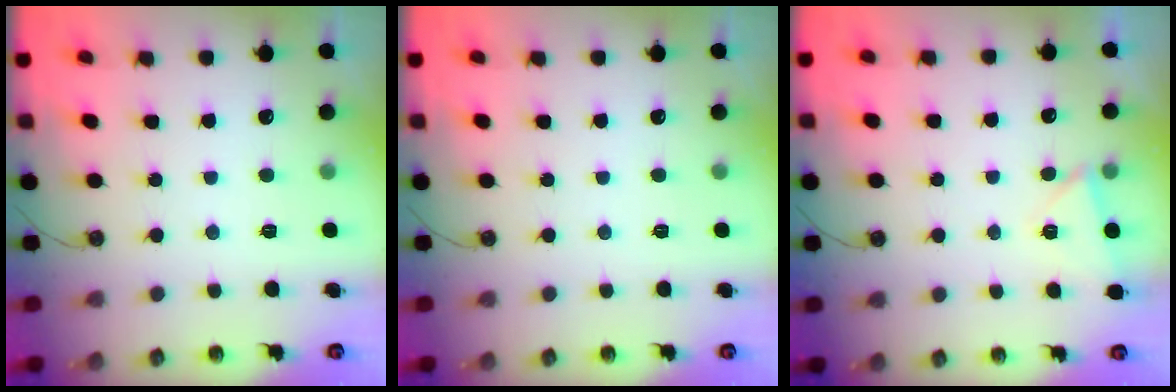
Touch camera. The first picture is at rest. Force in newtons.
{"total": 0.0}
{"total": 3.5, "press": 3.1, "slide": 1.5}